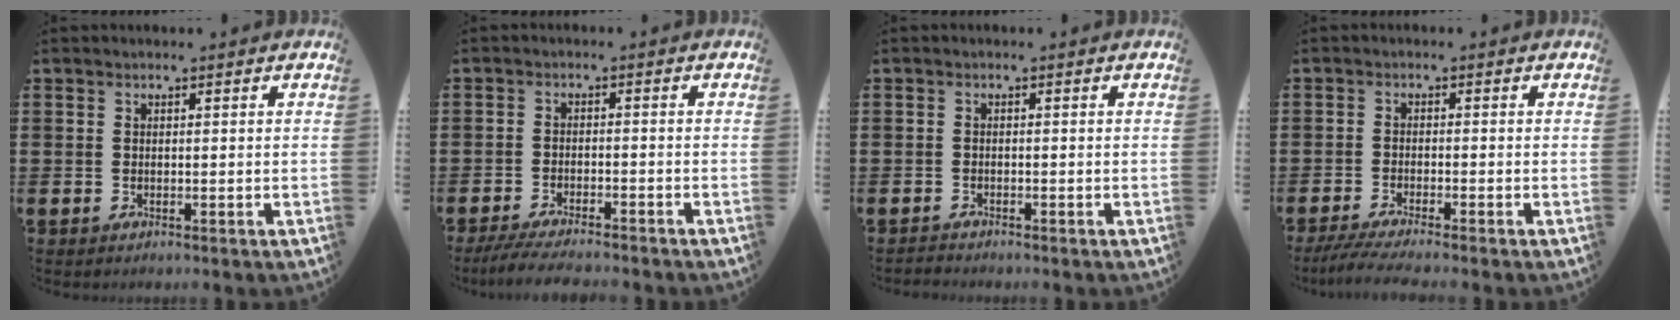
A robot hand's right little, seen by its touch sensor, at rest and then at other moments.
{"total": 3.1, "force": [-2.8, 0.0, 1.3], "torque": [-0.028, -0.003, -0.055]}
{"total": 0.7, "force": [-0.7, 0.0, -0.1], "torque": [0.000, -0.001, -0.015]}
{"total": 2.8, "force": [-2.1, 0.0, 1.8], "torque": [-0.035, -0.007, -0.040]}